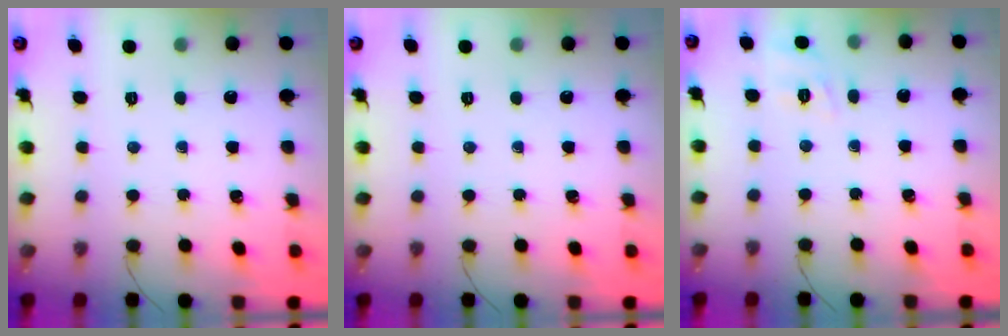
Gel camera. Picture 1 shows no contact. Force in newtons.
{"total": 0.0}
{"total": 2.2, "press": 1.2, "slide": 1.8}